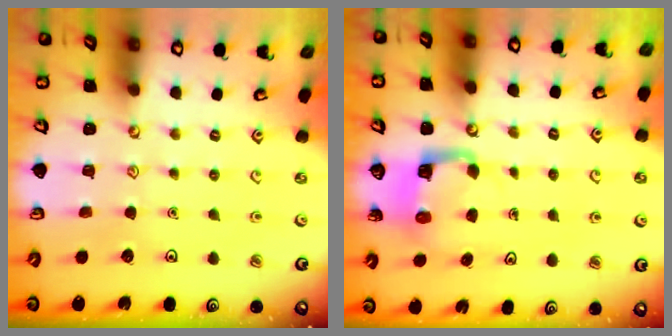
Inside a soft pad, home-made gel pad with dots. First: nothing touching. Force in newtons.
{"total": 4.5, "press": 4.5, "slide": 0.1}